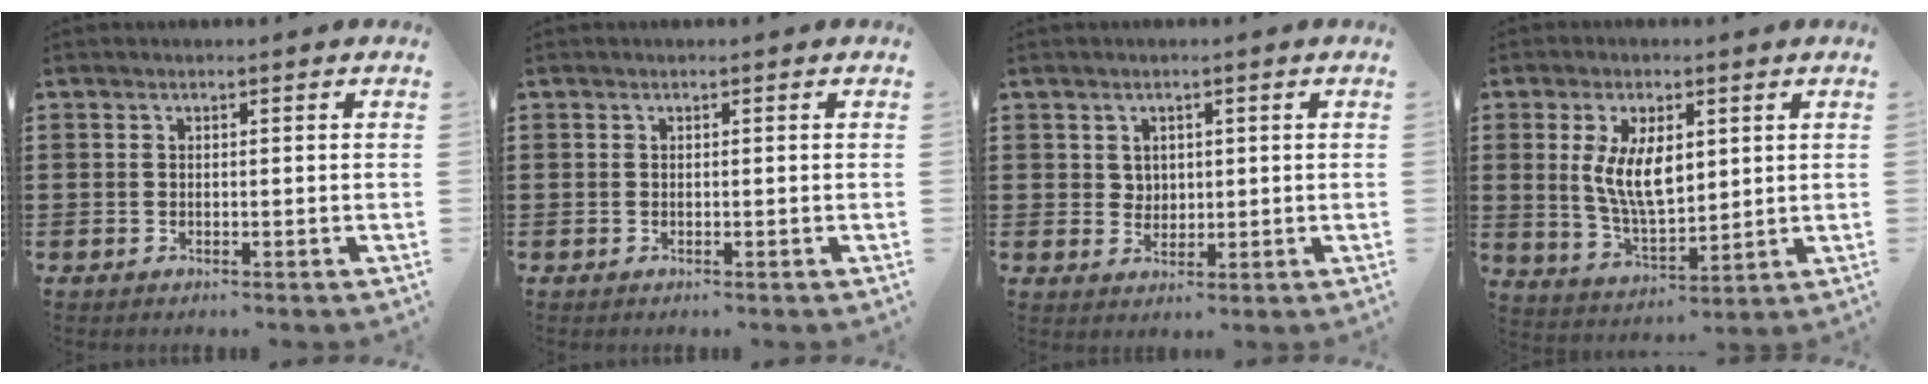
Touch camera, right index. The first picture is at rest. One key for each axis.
{"total": 0.0}
{"total": 2.3, "fx": 1.2, "fy": 1.9, "fz": 0.5, "tx": -0.017, "ty": 0.008, "tz": 0.023}
{"total": 8.4, "fx": 1.8, "fy": 4.1, "fz": 7.1, "tx": -0.141, "ty": 0.004, "tz": 0.029}